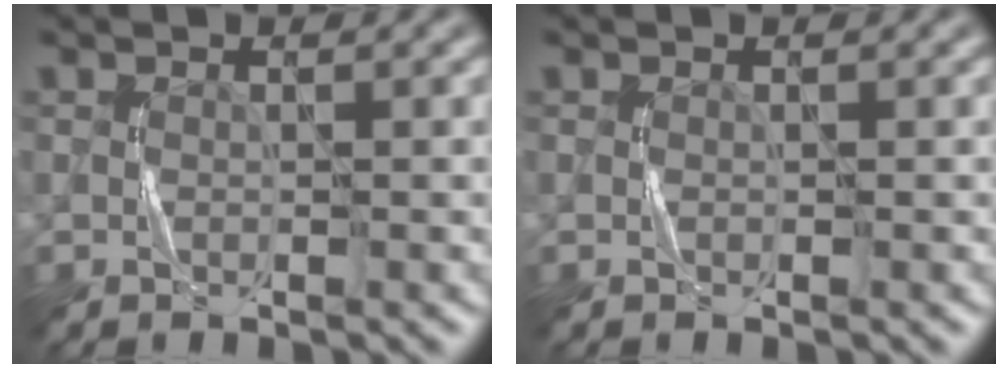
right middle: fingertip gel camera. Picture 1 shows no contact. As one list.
[{"total": 0.0}]